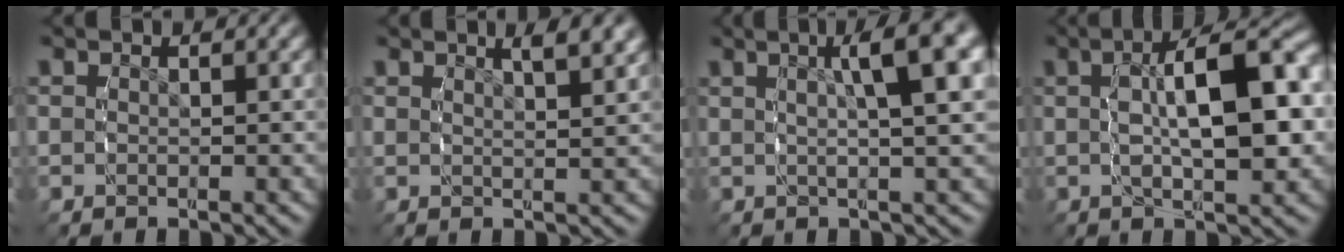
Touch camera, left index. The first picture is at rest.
{"total": 2.2, "force": [1.7, -0.1, 1.4], "torque": [-0.023, -0.003, 0.030]}
{"total": 6.0, "force": [2.2, 1.4, 5.4], "torque": [-0.072, 0.018, 0.029]}
{"total": 8.9, "force": [0.4, 3.4, 8.2], "torque": [-0.132, 0.012, 0.009]}